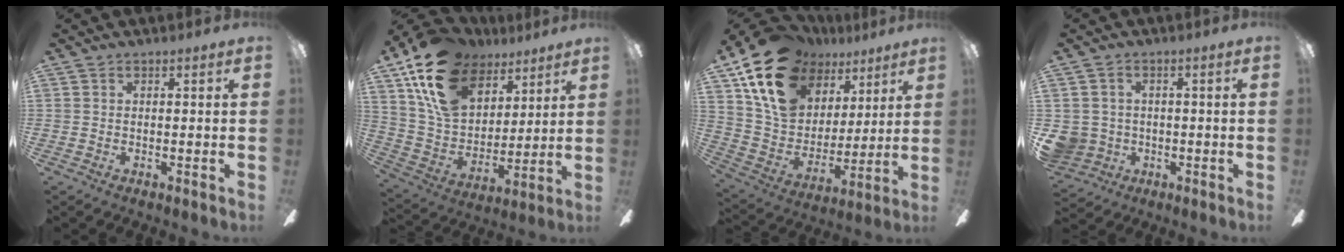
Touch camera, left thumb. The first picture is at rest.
{"total": 20.1, "force": [12.4, 12.6, 9.6], "torque": [-0.184, -0.056, 0.233]}
{"total": 19.9, "force": [11.7, 13.3, 9.1], "torque": [-0.163, -0.055, 0.221]}
{"total": 5.5, "force": [-0.7, 5.3, 1.1], "torque": [-0.043, 0.006, -0.011]}